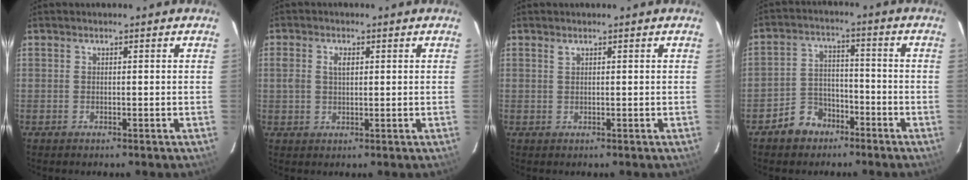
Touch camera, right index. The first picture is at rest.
{"total": 2.9, "force": [0.8, 1.9, 2.1], "torque": [-0.038, 0.006, 0.014]}
{"total": 0.5, "force": [0.5, 0.1, 0.2], "torque": [-0.002, 0.001, 0.010]}
{"total": 7.1, "force": [-4.8, 5.0, 1.5], "torque": [-0.043, 0.024, -0.073]}